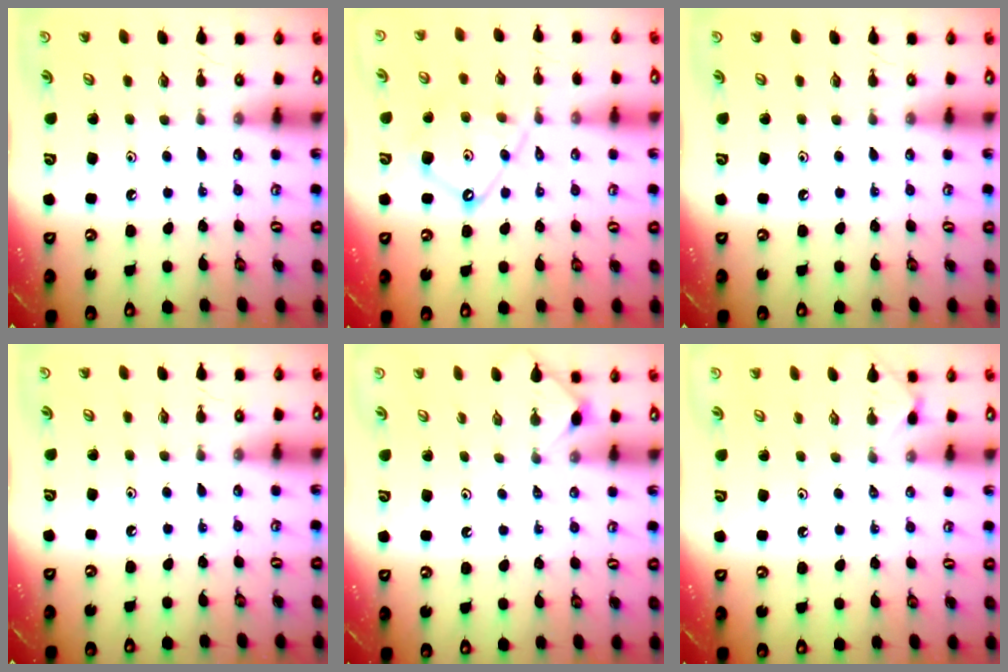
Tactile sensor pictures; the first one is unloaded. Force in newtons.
{"total": 10.2, "press": 10.2, "slide": 0.9}
{"total": 0.0}
{"total": 0.0}
{"total": 3.3, "press": 3.3, "slide": 0.5}
{"total": 2.1, "press": 2.0, "slide": 0.5}